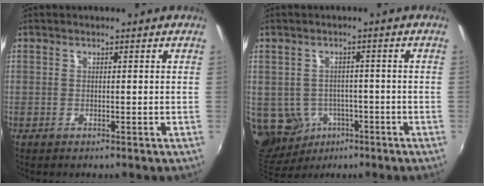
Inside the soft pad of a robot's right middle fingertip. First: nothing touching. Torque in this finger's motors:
{"motor_torque": [-0.19, -0.03, -0.09, -0.02]}